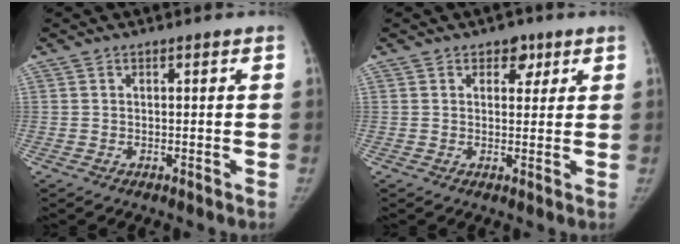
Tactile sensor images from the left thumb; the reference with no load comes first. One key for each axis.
{"total": 3.4, "fx": 1.9, "fy": 2.4, "fz": 1.6, "tx": 0.003, "ty": -0.007, "tz": 0.023}